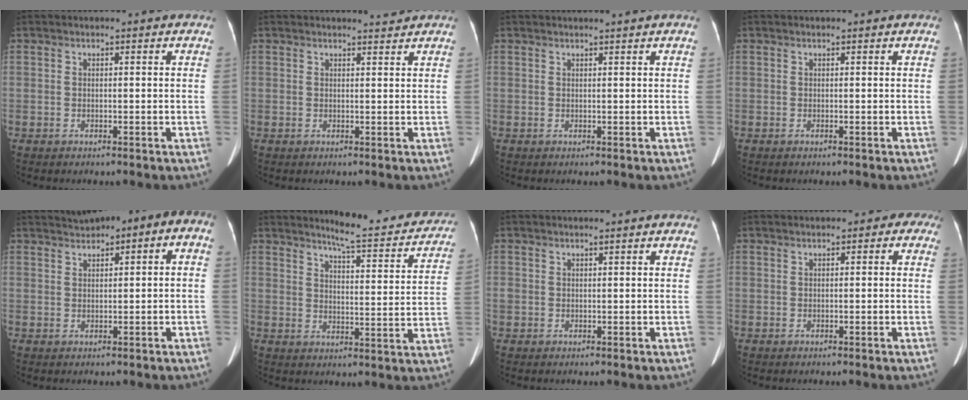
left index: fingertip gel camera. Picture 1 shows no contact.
{"total": 1.4, "force": [1.4, -0.2, -0.1], "torque": [-0.005, -0.009, 0.022]}
{"total": 1.8, "force": [1.6, -0.5, 0.7], "torque": [-0.010, 0.006, 0.026]}
{"total": 0.0}
{"total": 6.9, "force": [2.9, 2.3, 5.8], "torque": [-0.082, 0.041, 0.037]}
{"total": 13.7, "force": [12.8, 1.8, 4.6], "torque": [-0.053, -0.026, 0.150]}
{"total": 0.7, "force": [0.3, 0.5, 0.4], "torque": [-0.012, 0.017, 0.012]}
{"total": 2.1, "force": [0.6, 1.2, 1.5], "torque": [-0.009, 0.013, 0.000]}